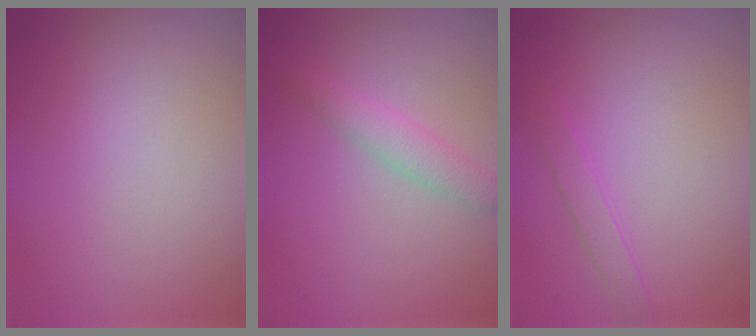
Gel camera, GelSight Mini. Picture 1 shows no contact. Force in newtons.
{"total": 2.1, "press": 2.1, "slide": 0.0}
{"total": 1.3, "press": 1.3, "slide": 0.1}